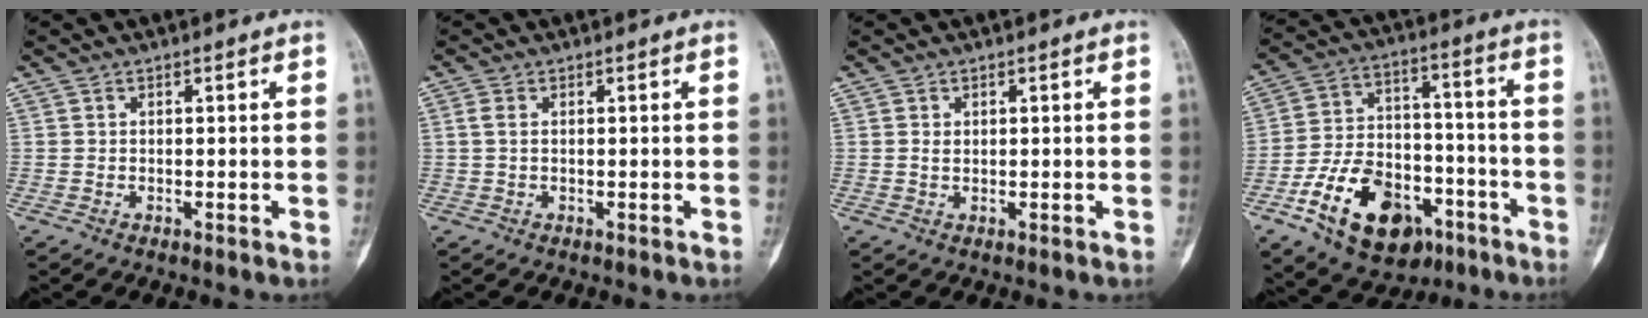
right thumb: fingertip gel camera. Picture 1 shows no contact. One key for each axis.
{"total": 1.6, "fx": 0.4, "fy": 0.9, "fz": 1.2, "tx": -0.031, "ty": 0.004, "tz": 0.007}
{"total": 1.0, "fx": 0.4, "fy": 0.7, "fz": 0.5, "tx": -0.005, "ty": -0.003, "tz": 0.010}
{"total": 19.3, "fx": -9.2, "fy": 12.1, "fz": 11.9, "tx": -0.181, "ty": 0.062, "tz": -0.143}